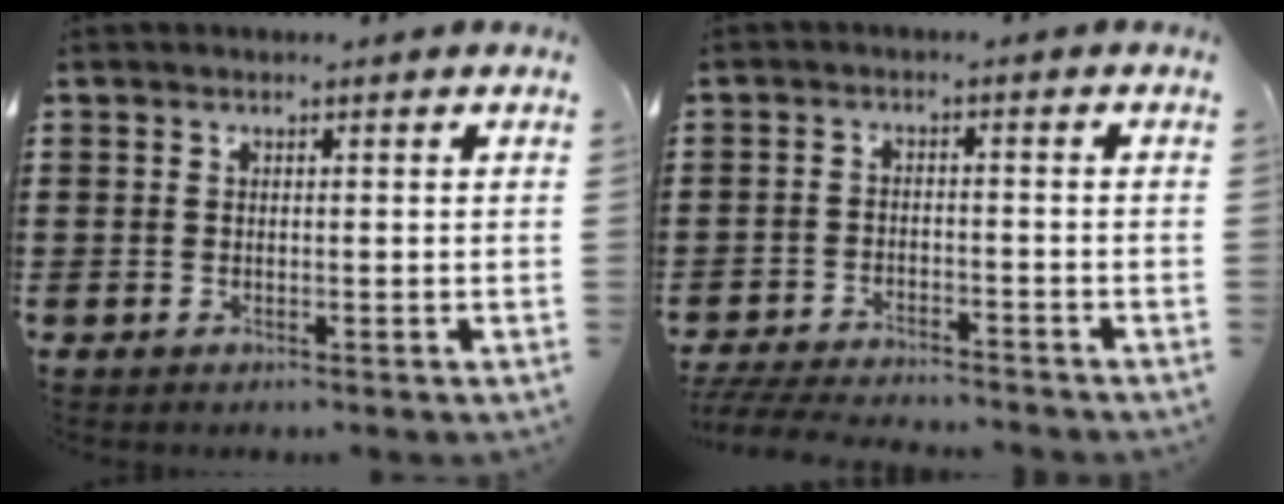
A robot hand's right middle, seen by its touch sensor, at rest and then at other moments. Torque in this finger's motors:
{"motor_torque": [1.11, -1.02, 0.12, 0.12]}